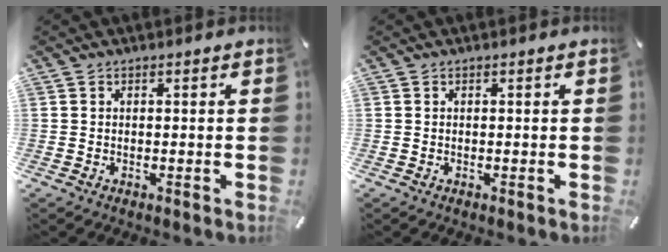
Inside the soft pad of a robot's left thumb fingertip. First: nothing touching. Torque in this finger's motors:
{"motor_torque": [-0.01, 0.01, 0.00, 0.01, 0.00]}